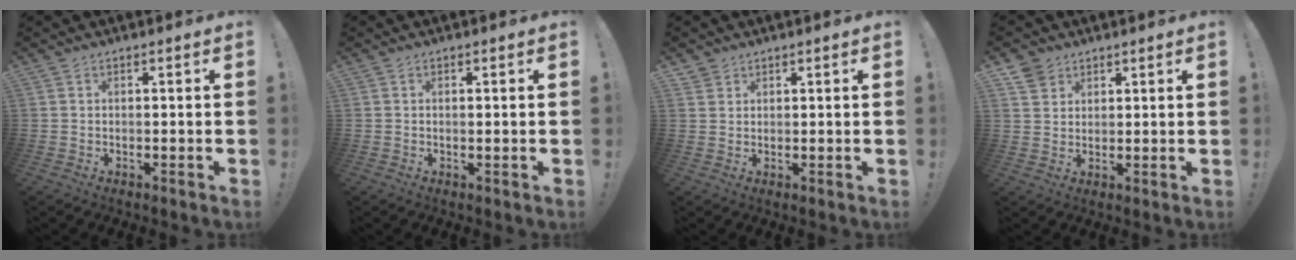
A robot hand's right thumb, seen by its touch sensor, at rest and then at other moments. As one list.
[{"total": 0.7, "force": [0.4, 0.1, 0.6], "torque": [-0.006, -0.001, 0.005]}, {"total": 2.0, "force": [1.5, 1.3, -0.1], "torque": [0.007, -0.011, 0.028]}, {"total": 5.2, "force": [3.4, 3.9, 0.4], "torque": [0.004, -0.023, 0.065]}]